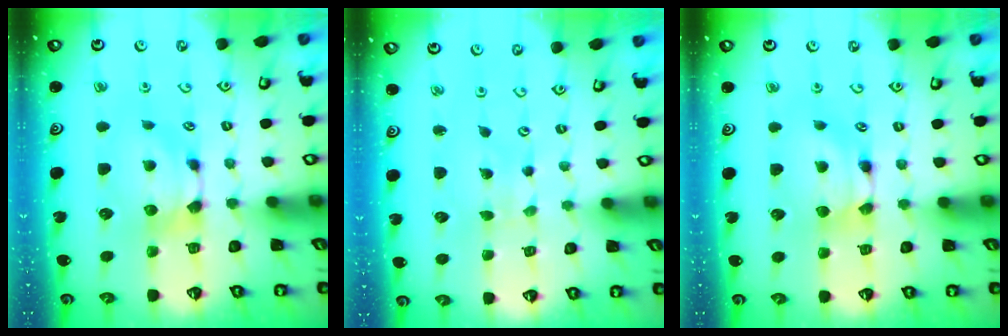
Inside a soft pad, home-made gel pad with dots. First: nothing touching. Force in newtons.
{"total": 5.8, "press": 5.8, "slide": 0.3}
{"total": 1.6, "press": 1.6, "slide": 0.2}